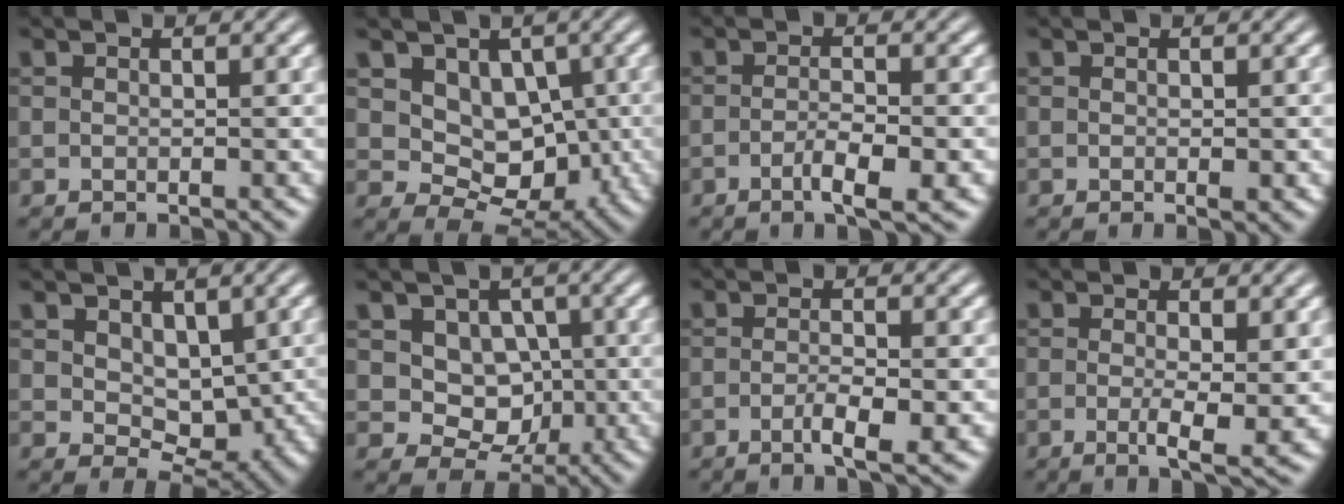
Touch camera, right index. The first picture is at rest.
{"total": 7.8, "force": [0.3, 5.9, 5.1], "torque": [-0.092, -0.035, 0.016]}
{"total": 3.2, "force": [-1.7, 0.0, 2.7], "torque": [-0.042, -0.005, -0.028]}
{"total": 0.6, "force": [-0.2, 0.4, 0.5], "torque": [-0.007, -0.003, -0.002]}
{"total": 3.7, "force": [0.2, 2.4, 2.8], "torque": [-0.030, -0.029, 0.028]}
{"total": 8.3, "force": [0.1, 7.5, 3.7], "torque": [-0.077, -0.031, 0.001]}
{"total": 2.8, "force": [-1.4, 0.0, 2.5], "torque": [-0.041, -0.005, -0.024]}
{"total": 3.6, "force": [-0.9, 0.4, 3.5], "torque": [-0.058, -0.019, -0.010]}